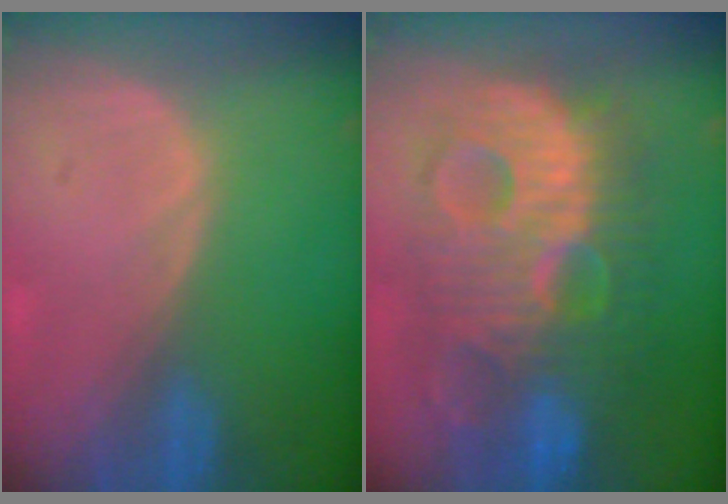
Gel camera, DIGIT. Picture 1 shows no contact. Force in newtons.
{"total": 13.6, "press": 13.6, "slide": 1.1}